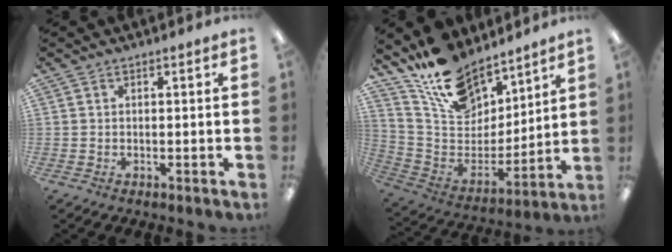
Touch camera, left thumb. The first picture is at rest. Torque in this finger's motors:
{"motor_torque": [0.34, 0.34, 1.38, -1.39, 0.11]}